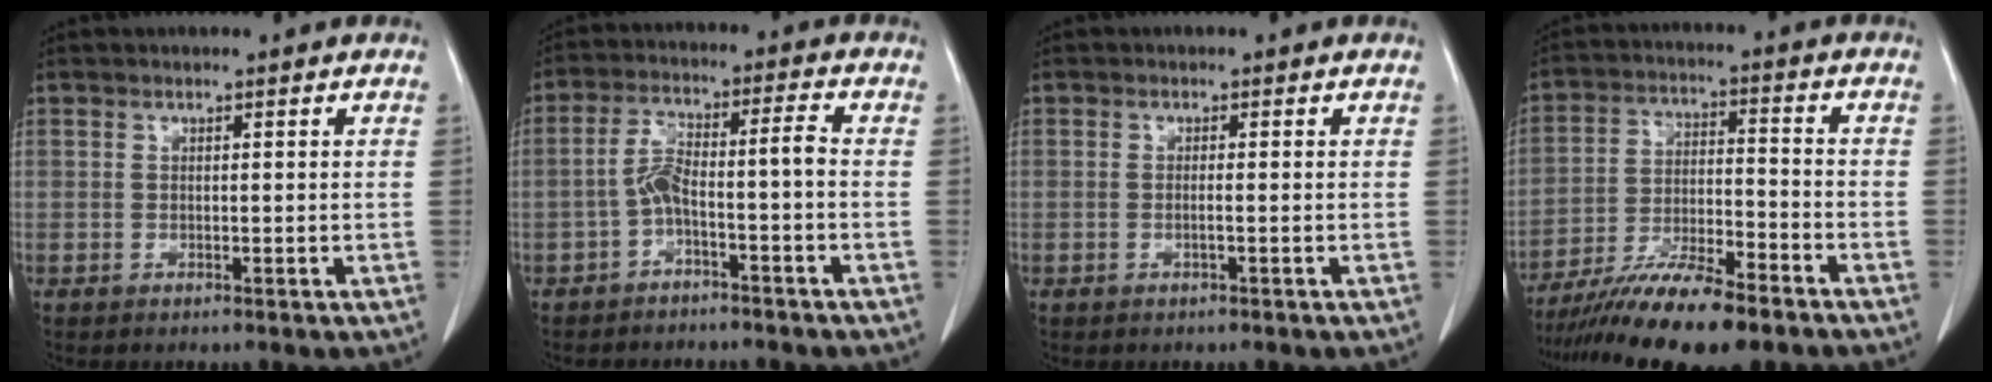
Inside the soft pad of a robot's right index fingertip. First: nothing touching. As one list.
[{"total": 6.0, "force": [-2.3, 0.6, 5.6], "torque": [-0.112, 0.035, -0.039]}, {"total": 0.9, "force": [-0.2, 0.0, 0.9], "torque": [-0.019, -0.001, -0.004]}, {"total": 14.9, "force": [-11.5, 2.2, 9.1], "torque": [-0.167, -0.019, -0.199]}]